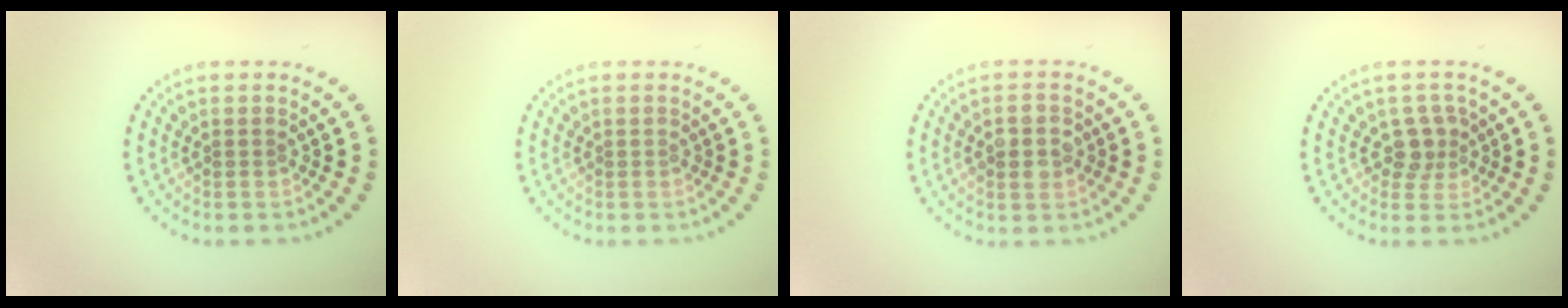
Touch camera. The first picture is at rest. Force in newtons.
{"total": 0.0}
{"total": 2.9, "press": 2.9, "slide": 0.2}
{"total": 2.2, "press": 1.9, "slide": 1.1}